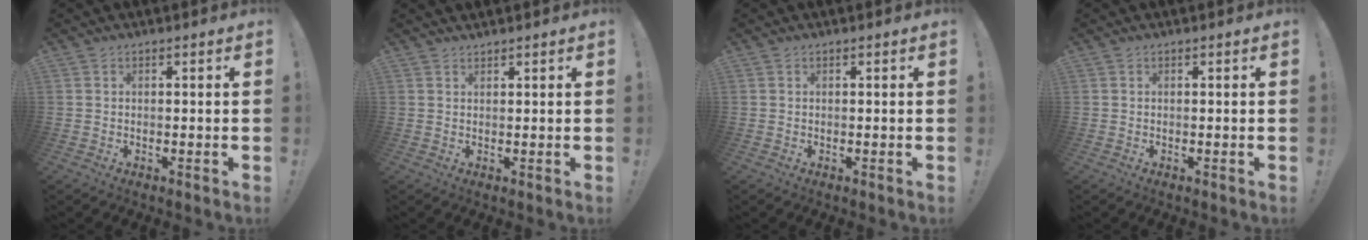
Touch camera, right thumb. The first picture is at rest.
{"total": 1.0, "force": [1.0, 0.1, -0.2], "torque": [0.005, -0.003, 0.019]}
{"total": 0.0}
{"total": 0.0}